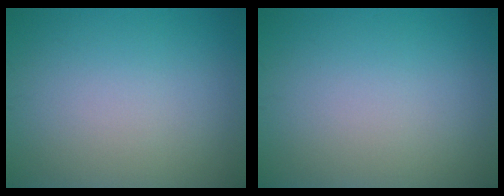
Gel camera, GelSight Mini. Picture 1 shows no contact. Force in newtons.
{"total": 0.0}